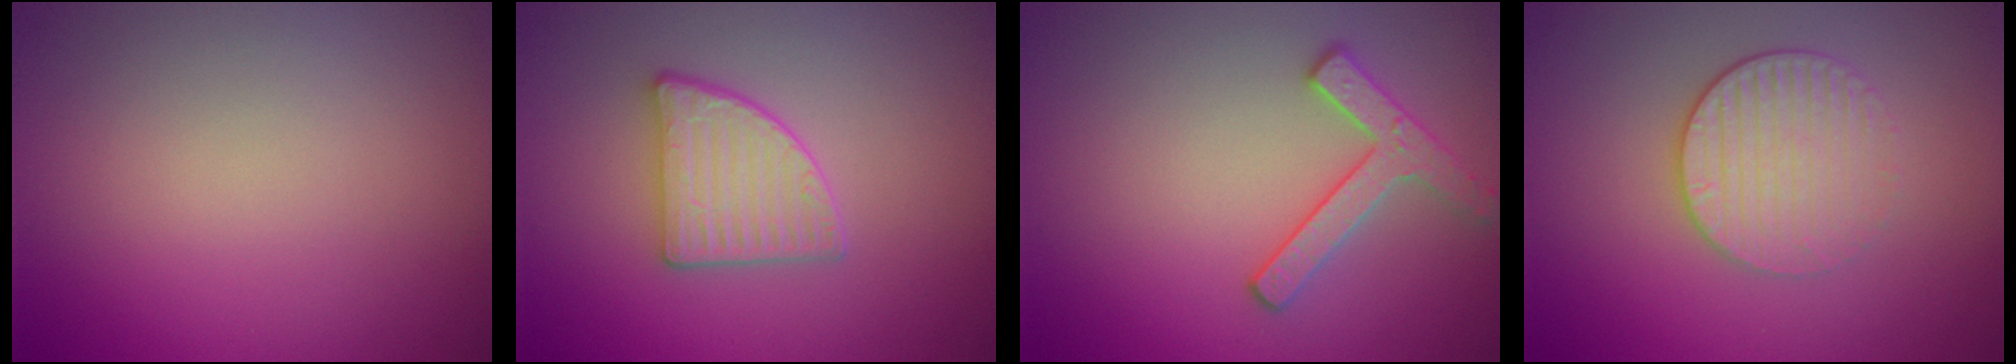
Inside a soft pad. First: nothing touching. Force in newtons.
{"total": 3.1, "press": 3.0, "slide": 1.0}
{"total": 2.5, "press": 2.4, "slide": 0.5}
{"total": 3.1, "press": 2.7, "slide": 1.5}